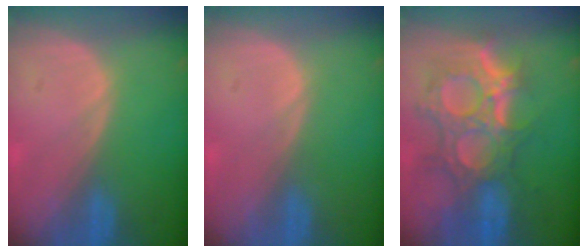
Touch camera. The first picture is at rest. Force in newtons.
{"total": 0.5, "press": 0.1, "slide": 0.5}
{"total": 12.1, "press": 10.8, "slide": 5.4}